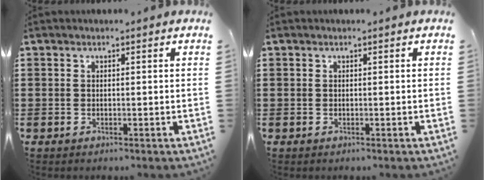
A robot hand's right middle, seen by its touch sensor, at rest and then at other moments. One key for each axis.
{"total": 0.0}